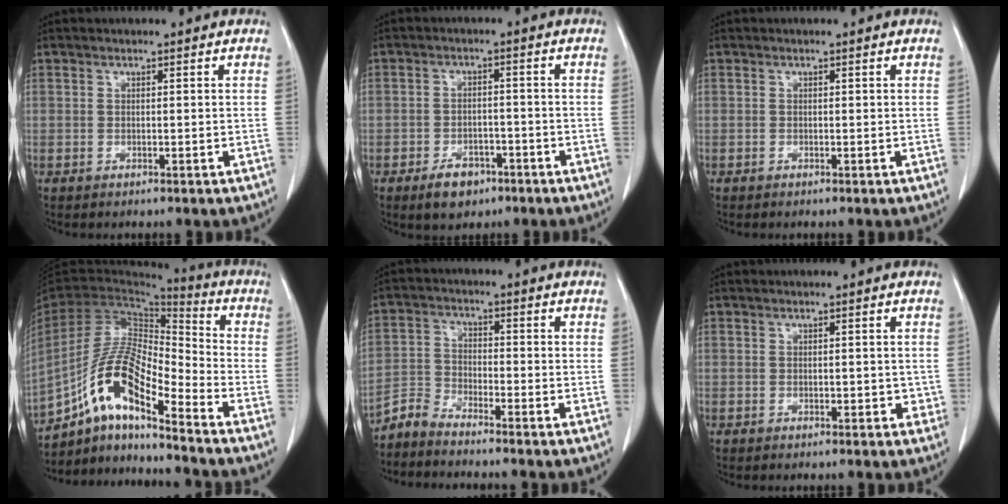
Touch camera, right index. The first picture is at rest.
{"total": 5.8, "force": [-3.6, 3.6, 2.9], "torque": [-0.047, 0.004, -0.051]}
{"total": 0.0}
{"total": 15.8, "force": [-9.4, 3.9, 12.1], "torque": [-0.246, 0.017, -0.171]}
{"total": 4.4, "force": [-4.3, 0.4, 0.7], "torque": [-0.019, -0.007, -0.088]}
{"total": 2.5, "force": [-0.3, 1.6, 2.0], "torque": [-0.026, 0.007, 0.000]}